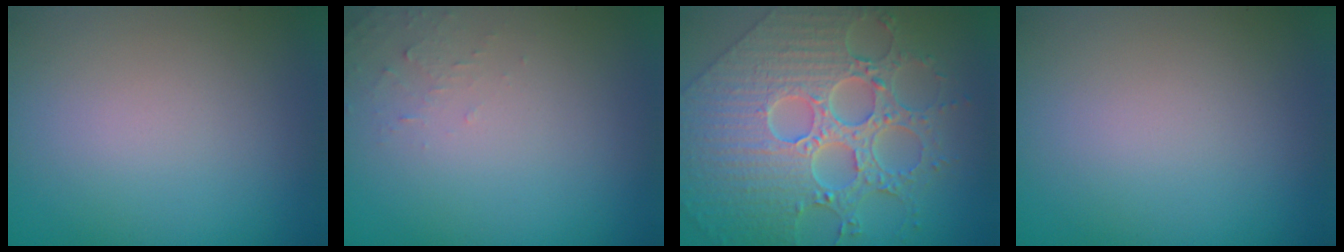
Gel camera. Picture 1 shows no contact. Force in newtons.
{"total": 0.9, "press": 0.9, "slide": 0.1}
{"total": 9.5, "press": 7.1, "slide": 6.3}
{"total": 0.0}